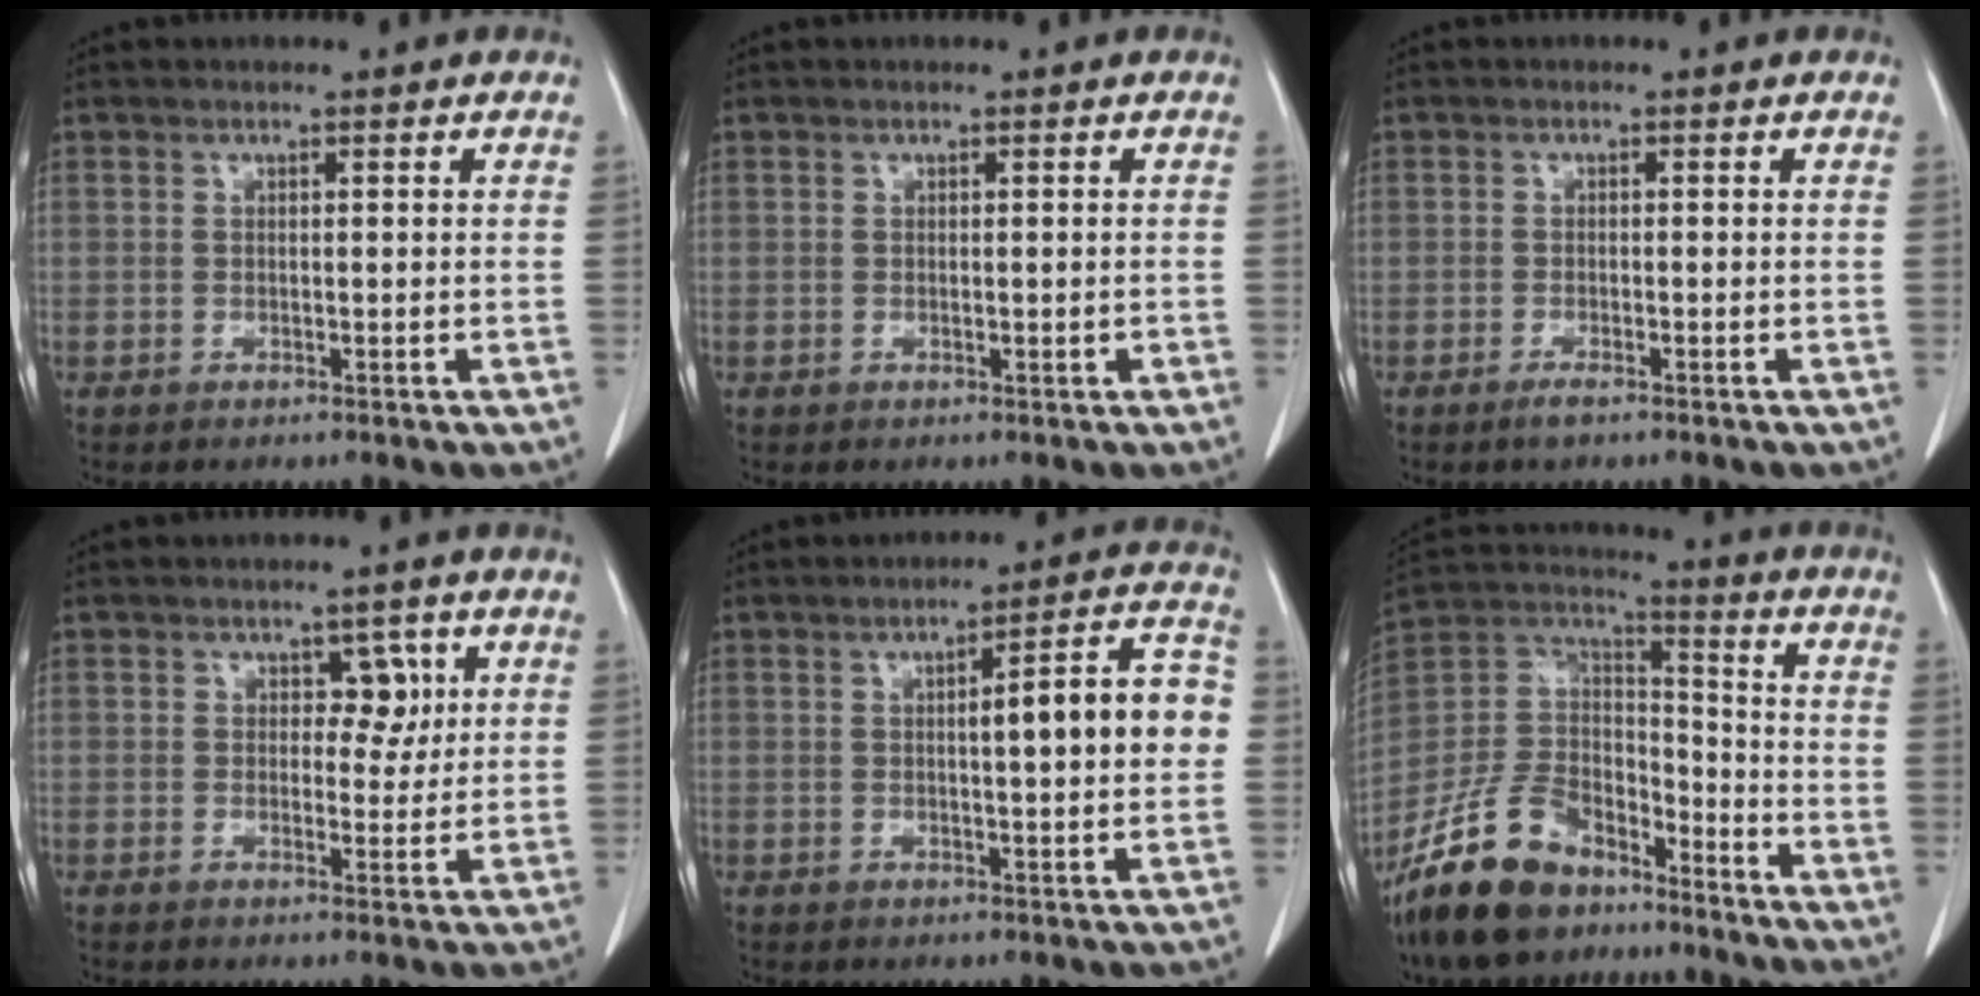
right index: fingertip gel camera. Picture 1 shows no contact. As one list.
[{"total": 0.8, "force": [-0.2, 0.2, 0.7], "torque": [-0.012, -0.002, 0.001]}, {"total": 1.3, "force": [-1.0, 0.1, 0.8], "torque": [-0.021, -0.003, -0.018]}, {"total": 3.7, "force": [1.2, 2.3, 2.5], "torque": [-0.024, 0.005, 0.017]}, {"total": 9.9, "force": [0.7, 1.6, 9.7], "torque": [-0.127, 0.026, 0.008]}, {"total": 17.1, "force": [-12.6, 8.3, 8.0], "torque": [-0.173, 0.025, -0.233]}]